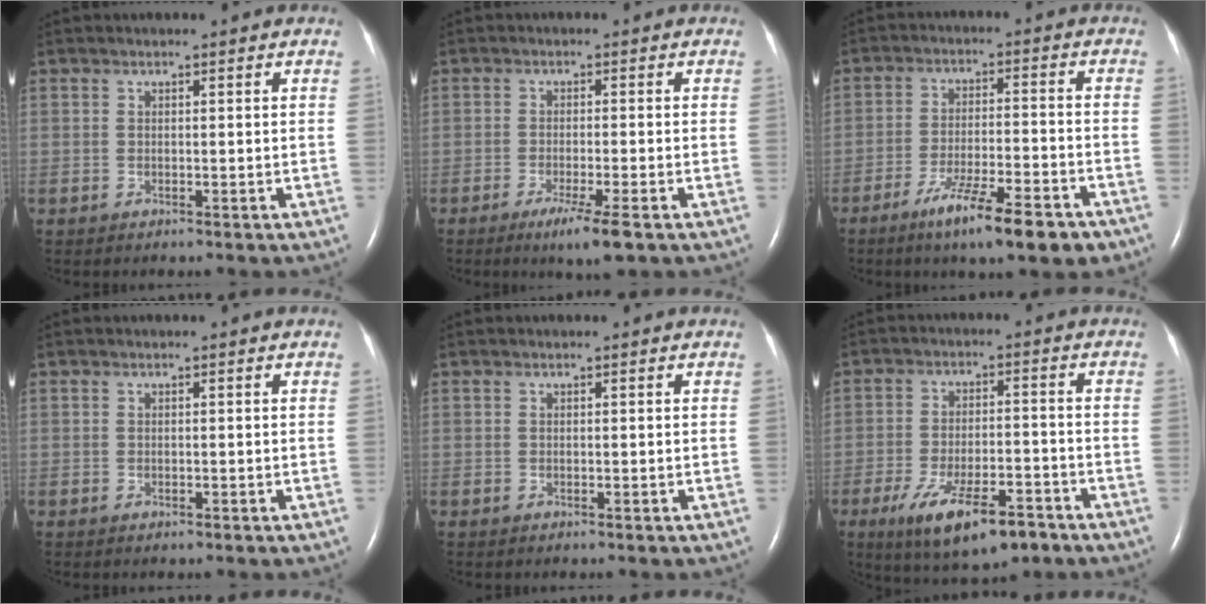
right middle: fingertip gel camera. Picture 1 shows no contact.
{"total": 5.0, "force": [-2.9, -0.2, 4.1], "torque": [-0.073, -0.016, -0.050]}
{"total": 11.4, "force": [-7.5, 1.4, 8.5], "torque": [-0.140, -0.019, -0.118]}
{"total": 0.0}
{"total": 0.0}
{"total": 11.9, "force": [-7.3, 3.7, 8.7], "torque": [-0.155, -0.014, -0.115]}